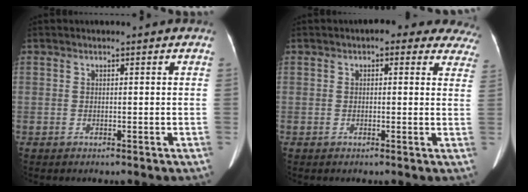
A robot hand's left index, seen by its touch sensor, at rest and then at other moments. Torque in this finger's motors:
{"motor_torque": [0.07, -0.09, 0.00, 0.00]}